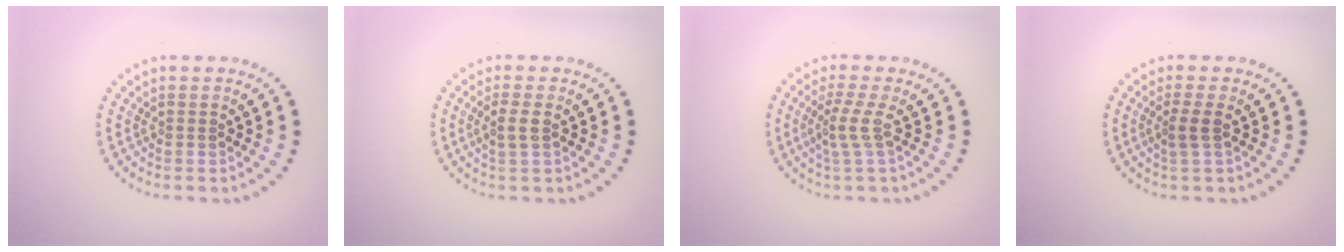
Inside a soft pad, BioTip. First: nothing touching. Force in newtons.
{"total": 1.6, "press": 1.5, "slide": 0.5}
{"total": 2.2, "press": 1.6, "slide": 1.6}
{"total": 1.7, "press": 1.4, "slide": 1.0}